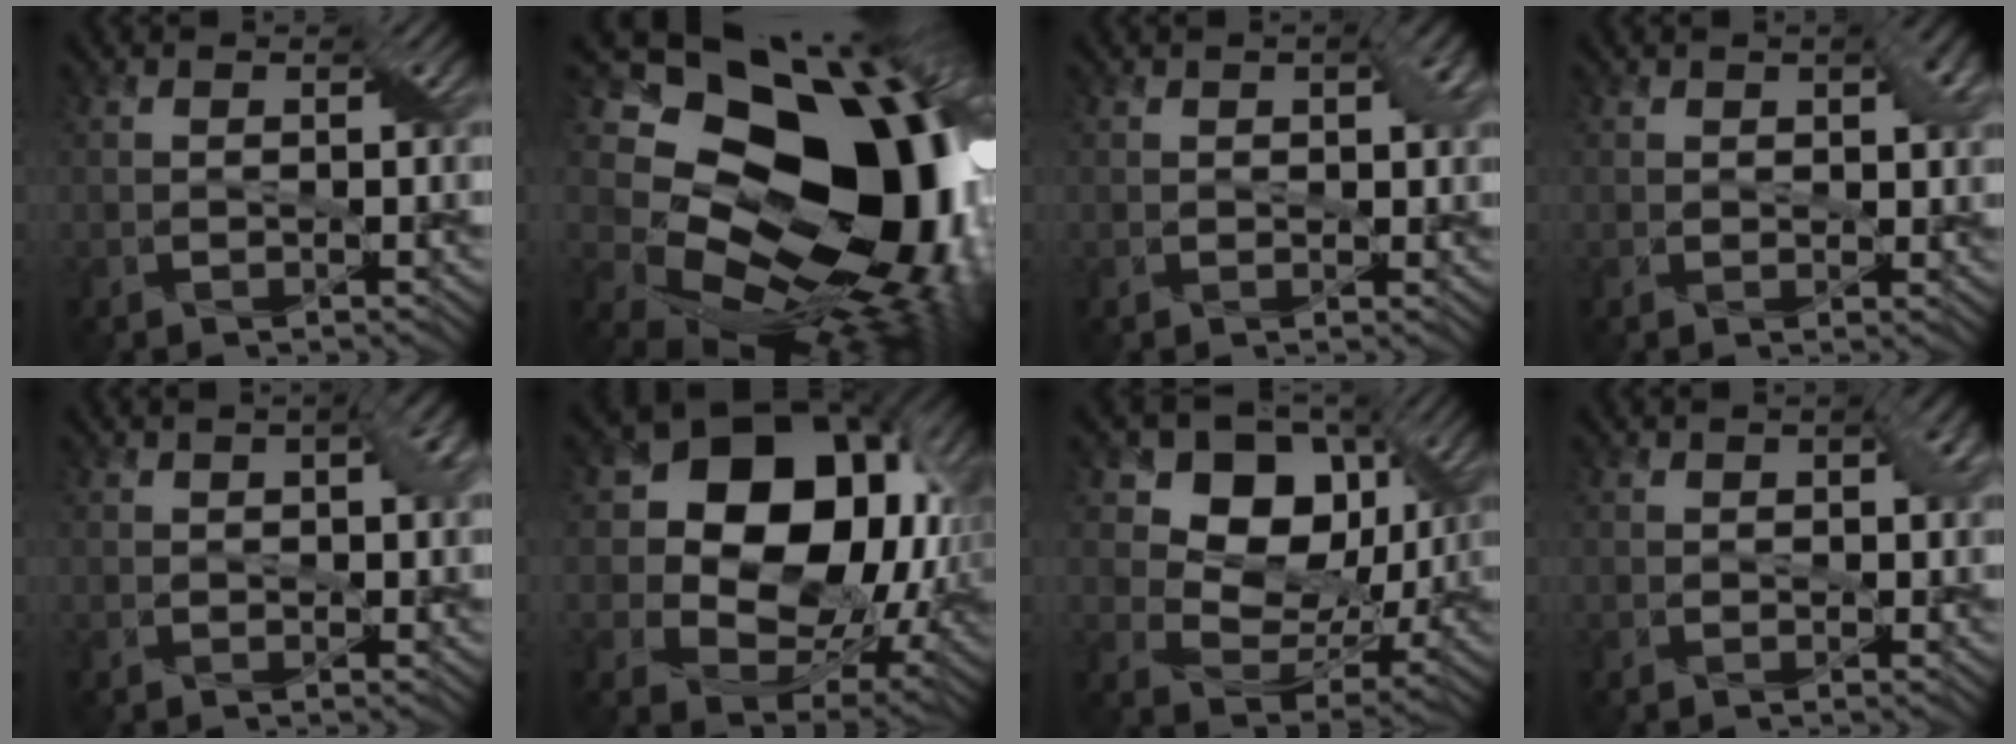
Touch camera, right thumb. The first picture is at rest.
{"total": 20.3, "force": [1.9, 14.8, 13.8], "torque": [-0.230, -0.026, 0.061]}
{"total": 2.9, "force": [0.8, 1.7, 2.2], "torque": [-0.028, 0.004, 0.009]}
{"total": 2.5, "force": [1.1, 1.4, 1.8], "torque": [-0.026, 0.000, 0.014]}
{"total": 3.7, "force": [0.9, 2.0, 3.0], "torque": [-0.037, 0.006, 0.013]}
{"total": 15.0, "force": [2.5, 10.8, 10.1], "torque": [-0.150, 0.001, 0.043]}
{"total": 12.4, "force": [5.1, 8.8, 7.1], "torque": [-0.144, 0.017, 0.083]}
{"total": 2.6, "force": [0.8, 1.6, 1.9], "torque": [-0.025, 0.003, 0.009]}